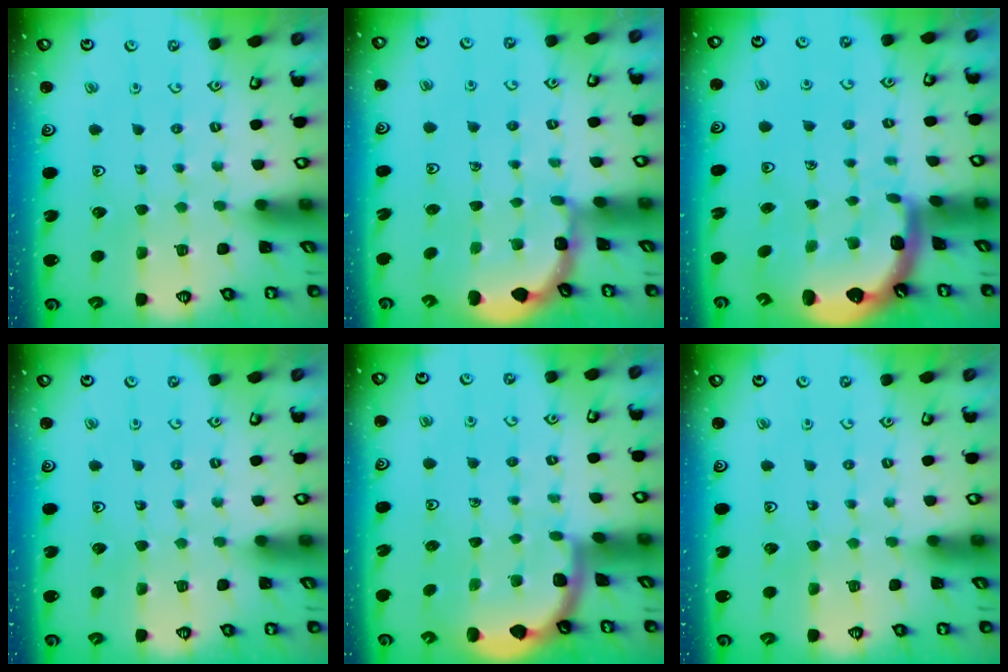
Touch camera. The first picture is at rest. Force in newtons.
{"total": 2.1, "press": 2.1, "slide": 0.2}
{"total": 3.4, "press": 2.5, "slide": 2.3}
{"total": 0.0}
{"total": 1.7, "press": 1.7, "slide": 0.1}
{"total": 0.0}